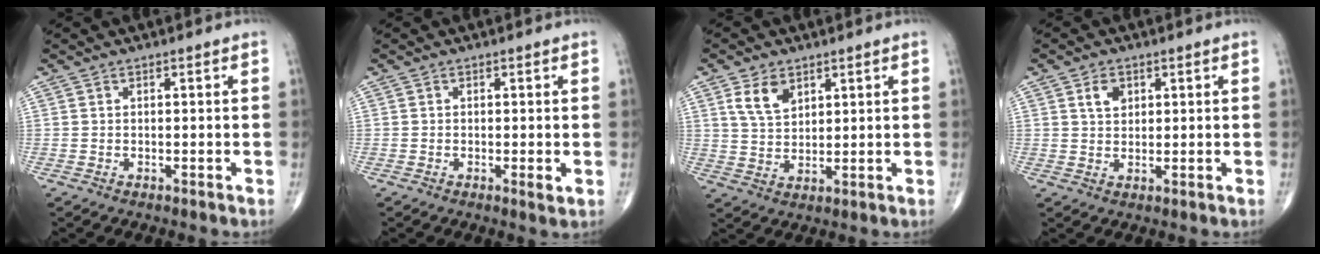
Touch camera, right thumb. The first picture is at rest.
{"total": 1.4, "force": [-0.3, 0.3, 1.4], "torque": [-0.025, -0.006, -0.008]}
{"total": 6.1, "force": [3.1, 3.7, 3.6], "torque": [-0.054, -0.018, 0.064]}
{"total": 3.5, "force": [1.5, 2.4, 2.0], "torque": [-0.025, -0.007, 0.026]}